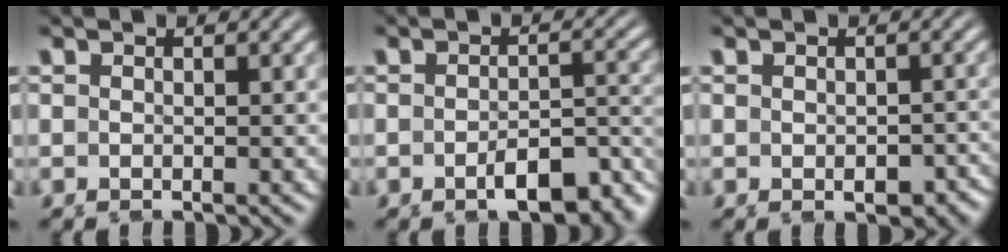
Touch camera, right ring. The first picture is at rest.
{"total": 5.1, "force": [-3.3, 1.6, 3.6], "torque": [-0.025, -0.010, -0.046]}
{"total": 2.0, "force": [-1.4, 1.1, 1.0], "torque": [-0.010, -0.009, -0.017]}